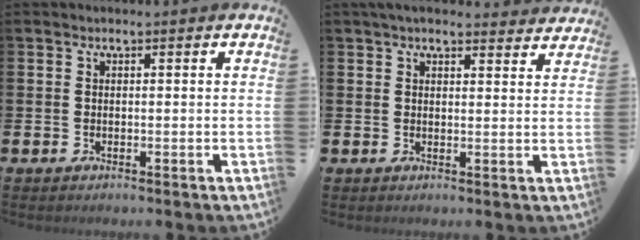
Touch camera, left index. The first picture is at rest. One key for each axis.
{"total": 3.7, "fx": 3.5, "fy": 0.7, "fz": 0.9, "tx": -0.018, "ty": -0.015, "tz": 0.064}